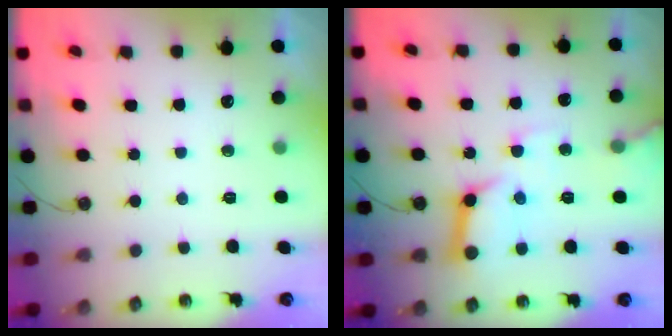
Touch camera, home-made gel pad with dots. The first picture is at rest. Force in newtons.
{"total": 15.1, "press": 15.0, "slide": 1.9}